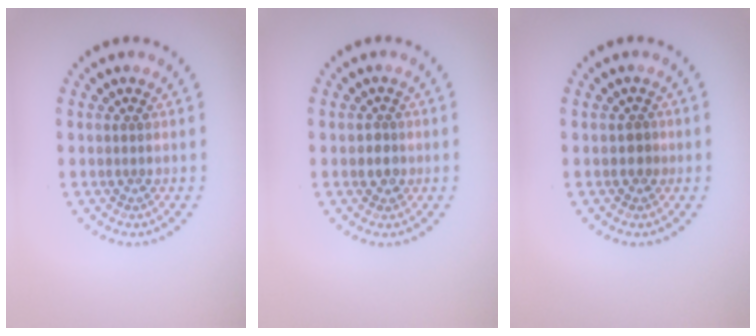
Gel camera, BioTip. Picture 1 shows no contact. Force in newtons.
{"total": 1.3, "press": 1.2, "slide": 0.6}
{"total": 1.0, "press": 0.9, "slide": 0.4}